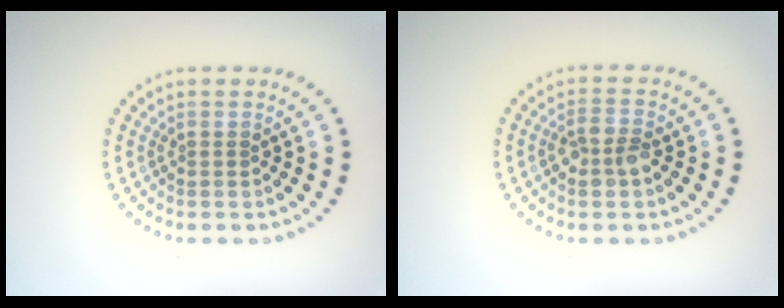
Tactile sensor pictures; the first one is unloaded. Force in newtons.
{"total": 2.4, "press": 2.4, "slide": 0.5}